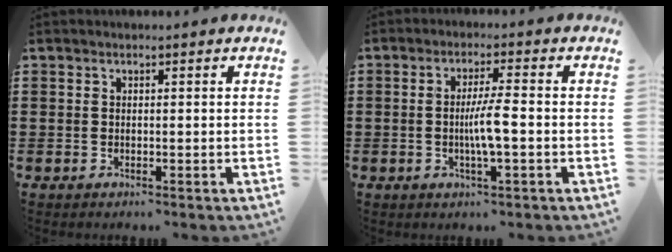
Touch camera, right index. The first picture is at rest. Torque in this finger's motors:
{"motor_torque": [0.26, 0.23, 0.17, 0.05]}